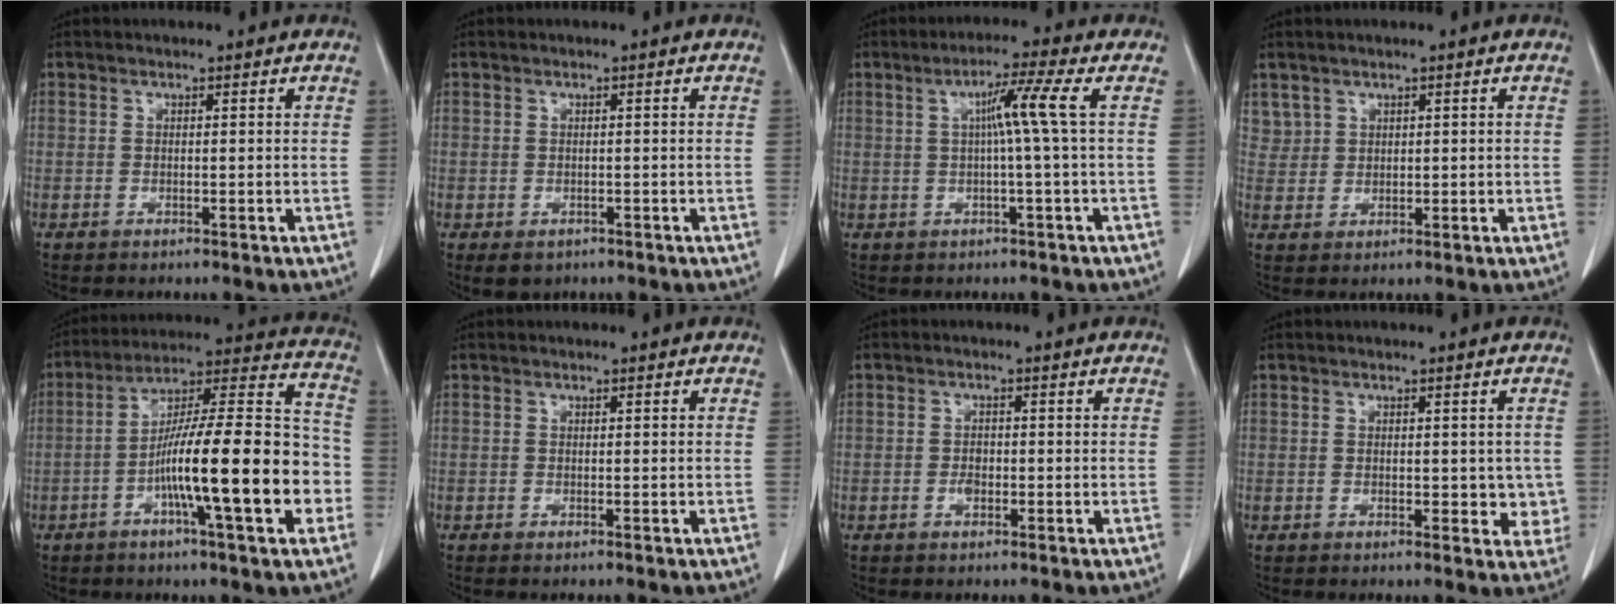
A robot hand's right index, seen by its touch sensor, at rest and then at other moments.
{"total": 2.4, "force": [-1.1, 2.0, 0.9], "torque": [-0.008, -0.001, -0.007]}
{"total": 5.7, "force": [0.9, -1.5, 5.4], "torque": [-0.091, 0.007, 0.015]}
{"total": 3.2, "force": [1.9, 2.6, 0.0], "torque": [0.012, 0.006, 0.038]}
{"total": 20.5, "force": [-5.4, 2.4, 19.7], "torque": [-0.283, 0.019, -0.086]}
{"total": 0.0}
{"total": 1.6, "force": [-0.5, 1.0, 1.2], "torque": [-0.017, 0.004, -0.008]}
{"total": 4.3, "force": [0.0, 2.5, 3.5], "torque": [-0.023, 0.002, 0.001]}